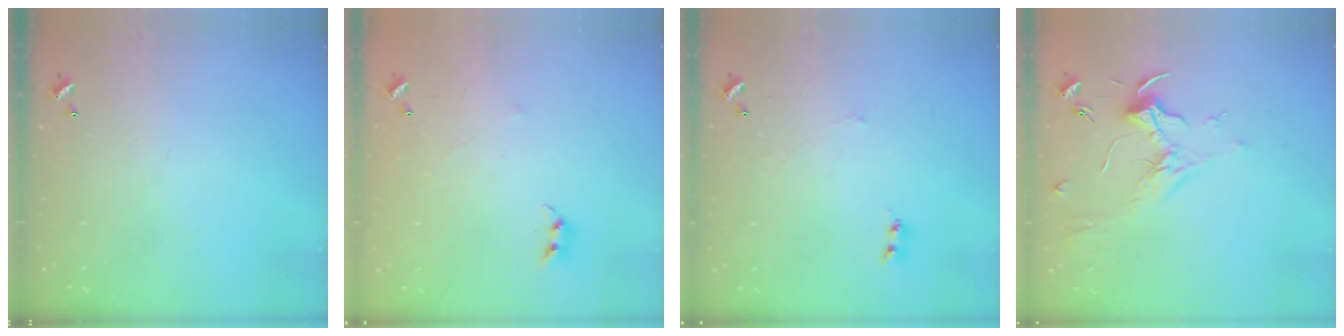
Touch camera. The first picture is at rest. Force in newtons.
{"total": 5.5, "press": 5.5, "slide": 0.7}
{"total": 1.6, "press": 1.5, "slide": 0.5}
{"total": 1.9, "press": 1.7, "slide": 0.8}